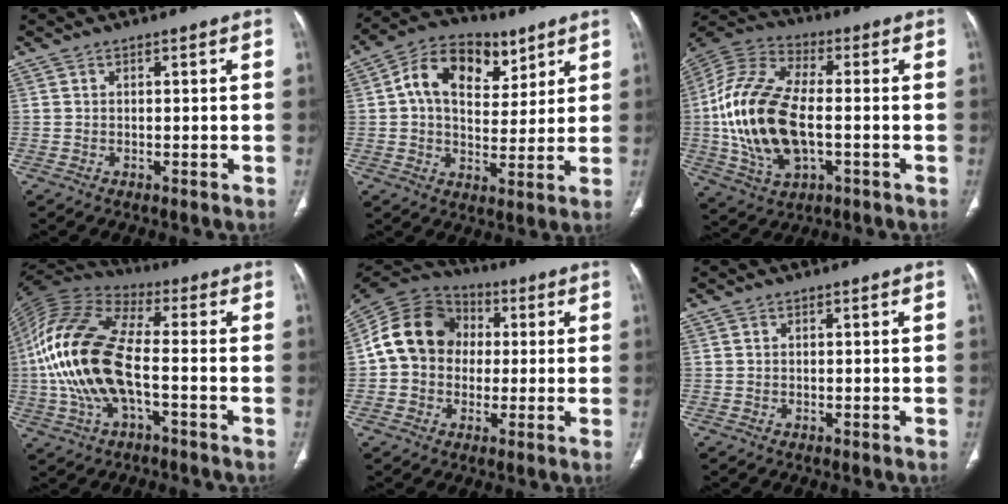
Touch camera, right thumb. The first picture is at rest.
{"total": 14.3, "force": [5.6, 9.4, 9.1], "torque": [-0.119, -0.001, 0.091]}
{"total": 20.4, "force": [-2.1, 10.4, 17.4], "torque": [-0.367, 0.019, -0.037]}
{"total": 19.8, "force": [-2.8, 8.9, 17.5], "torque": [-0.379, 0.029, -0.054]}
{"total": 14.6, "force": [1.0, 12.4, 7.7], "torque": [-0.128, 0.031, 0.007]}
{"total": 0.0}